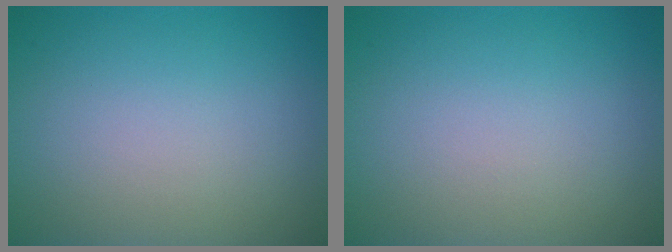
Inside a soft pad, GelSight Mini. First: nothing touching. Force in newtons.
{"total": 0.0}